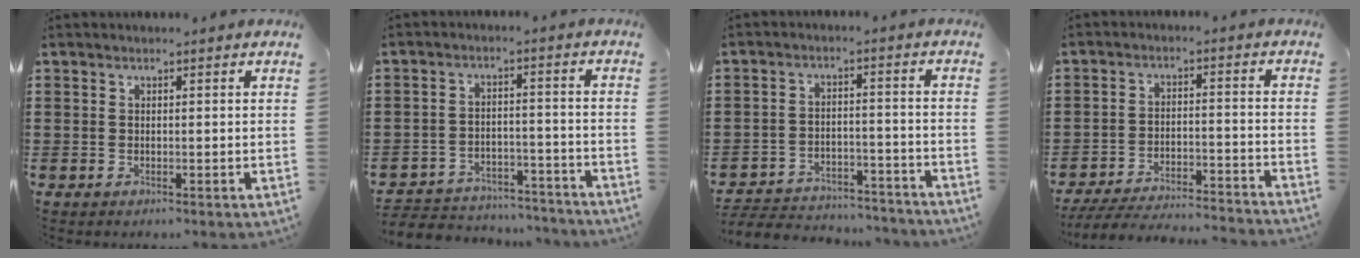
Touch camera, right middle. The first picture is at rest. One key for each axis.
{"total": 4.7, "fx": -4.6, "fy": 0.9, "fz": 0.2, "tx": -0.006, "ty": 0.009, "tz": -0.095}
{"total": 4.8, "fx": -4.7, "fy": 0.8, "fz": 0.6, "tx": -0.018, "ty": 0.006, "tz": -0.099}
{"total": 5.8, "fx": -5.6, "fy": 0.3, "fz": 1.5, "tx": -0.035, "ty": -0.003, "tz": -0.112}